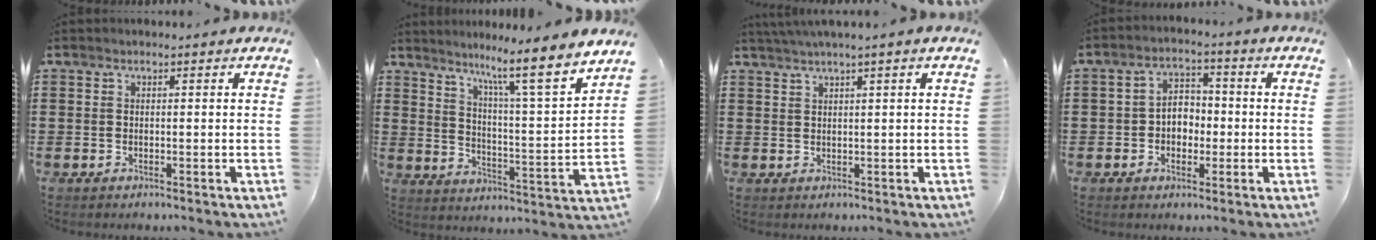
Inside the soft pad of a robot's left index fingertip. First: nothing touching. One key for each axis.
{"total": 8.2, "fx": 6.5, "fy": -0.8, "fz": 4.9, "tx": -0.098, "ty": -0.061, "tz": 0.092}
{"total": 1.8, "fx": 1.2, "fy": -0.5, "fz": 1.2, "tx": -0.022, "ty": -0.003, "tz": 0.022}
{"total": 4.3, "fx": -0.9, "fy": 3.3, "fz": 2.6, "tx": -0.049, "ty": 0.009, "tz": -0.024}